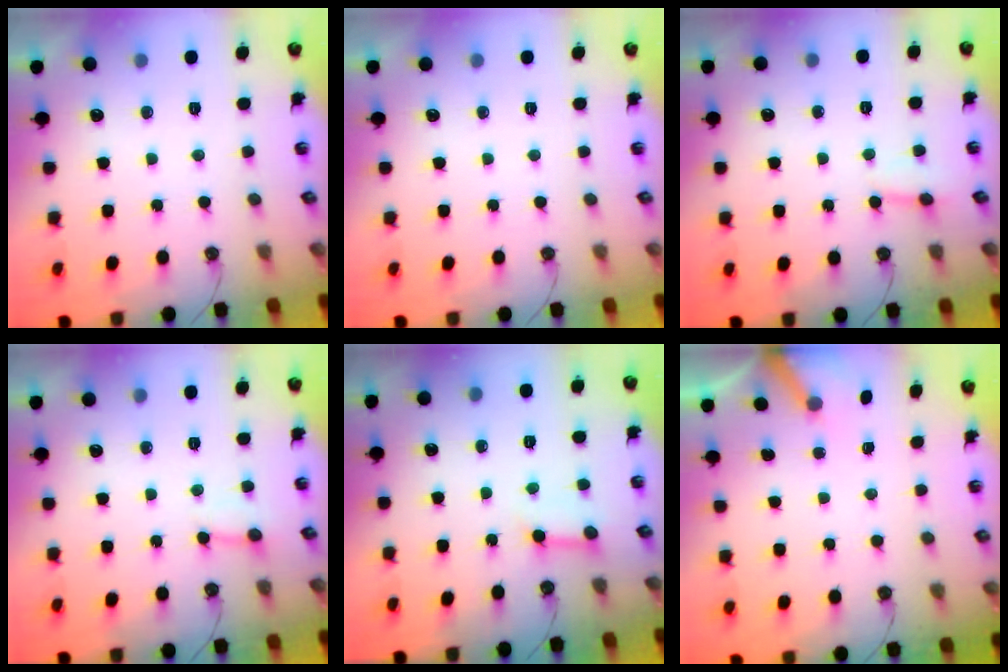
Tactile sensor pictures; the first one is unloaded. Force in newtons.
{"total": 0.0}
{"total": 2.6, "press": 2.6, "slide": 0.2}
{"total": 4.6, "press": 4.6, "slide": 0.4}
{"total": 4.8, "press": 4.8, "slide": 0.6}
{"total": 3.3, "press": 3.3, "slide": 0.3}